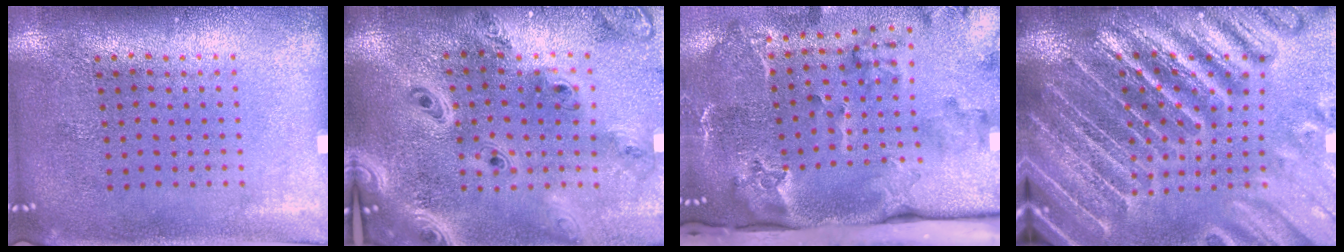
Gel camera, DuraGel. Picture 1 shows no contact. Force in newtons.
{"total": 3.4, "press": 2.7, "slide": 2.1}
{"total": 3.9, "press": 2.7, "slide": 2.8}
{"total": 5.3, "press": 4.7, "slide": 2.5}